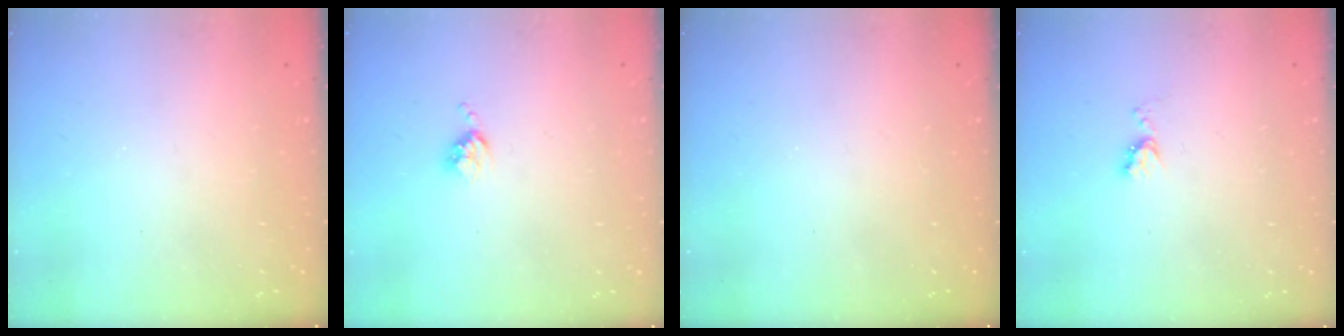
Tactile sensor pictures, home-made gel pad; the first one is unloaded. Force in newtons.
{"total": 3.3, "press": 3.3, "slide": 0.4}
{"total": 0.0}
{"total": 5.1, "press": 5.1, "slide": 0.5}